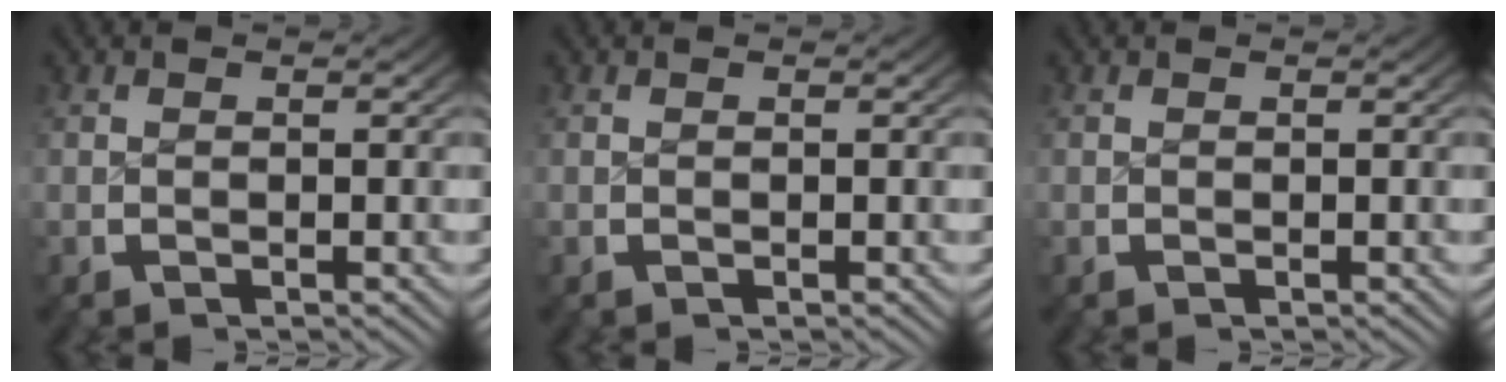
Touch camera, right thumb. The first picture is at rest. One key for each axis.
{"total": 0.0}
{"total": 0.0}